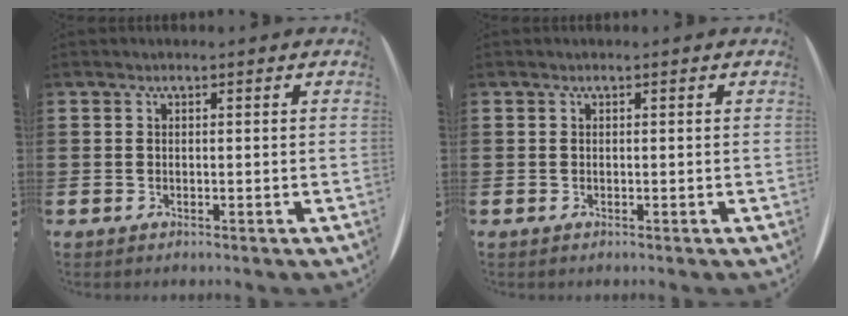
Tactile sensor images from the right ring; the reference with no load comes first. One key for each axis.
{"total": 0.0}